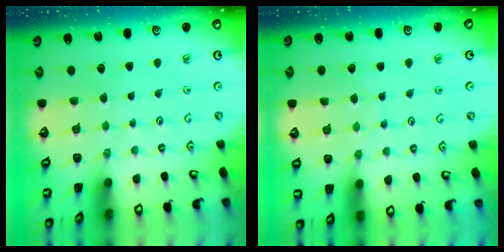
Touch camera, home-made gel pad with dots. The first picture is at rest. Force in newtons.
{"total": 5.5, "press": 5.5, "slide": 0.4}